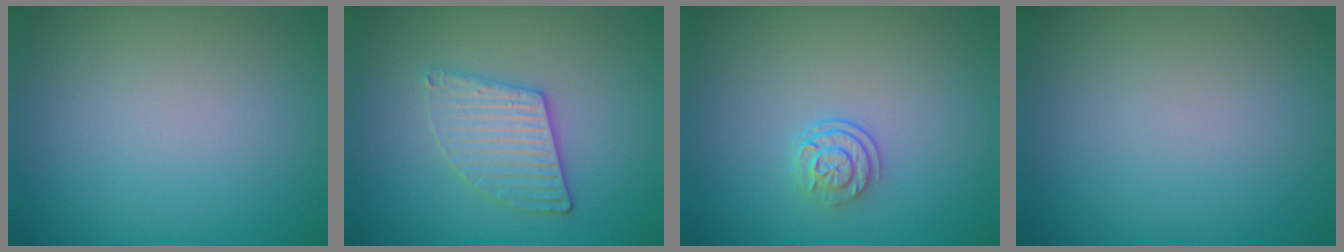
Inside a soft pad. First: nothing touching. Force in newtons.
{"total": 3.3, "press": 3.1, "slide": 1.0}
{"total": 2.3, "press": 1.7, "slide": 1.5}
{"total": 0.0}